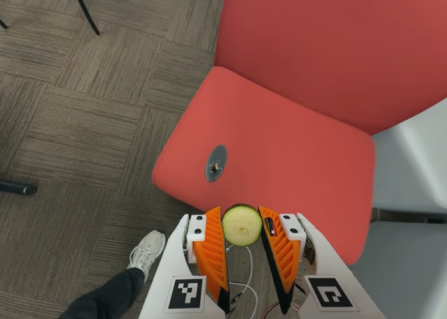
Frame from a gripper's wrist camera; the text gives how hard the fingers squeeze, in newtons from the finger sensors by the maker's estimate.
{"total": 7.9, "left": 7.7, "right": 8.0}